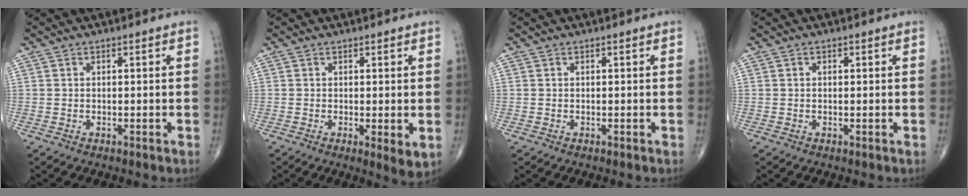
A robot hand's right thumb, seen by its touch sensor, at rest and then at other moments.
{"total": 3.5, "force": [-0.2, 0.8, 3.4], "torque": [-0.051, -0.014, -0.004]}
{"total": 0.0}
{"total": 0.6, "force": [0.2, 0.4, 0.4], "torque": [-0.006, 0.002, 0.002]}